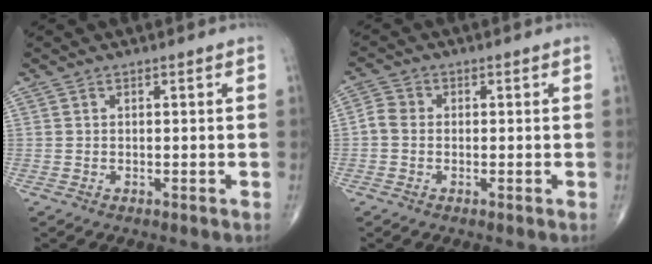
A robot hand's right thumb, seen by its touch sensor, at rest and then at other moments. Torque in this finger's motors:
{"motor_torque": [-0.25, 0.22, 0.12, -0.03, 0.04]}